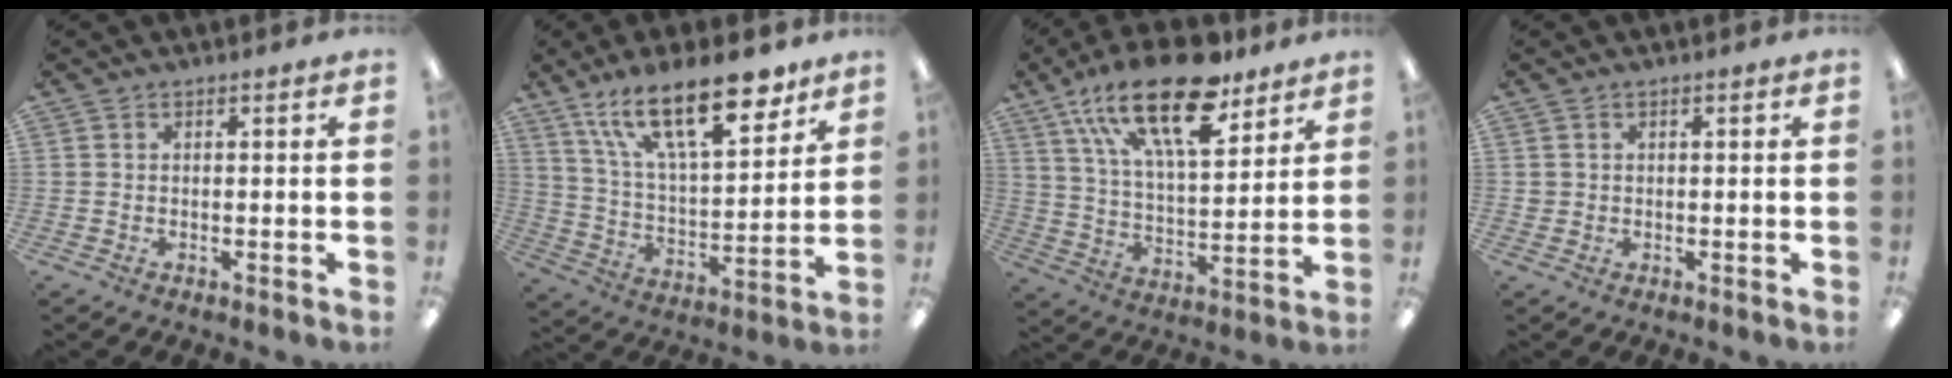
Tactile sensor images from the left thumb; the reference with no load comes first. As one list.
[{"total": 22.2, "force": [14.4, 8.7, 14.5], "torque": [-0.230, -0.074, 0.243]}, {"total": 23.1, "force": [14.6, 9.3, 15.3], "torque": [-0.261, -0.068, 0.250]}, {"total": 1.1, "force": [0.2, 1.1, 0.1], "torque": [-0.002, 0.005, 0.002]}]